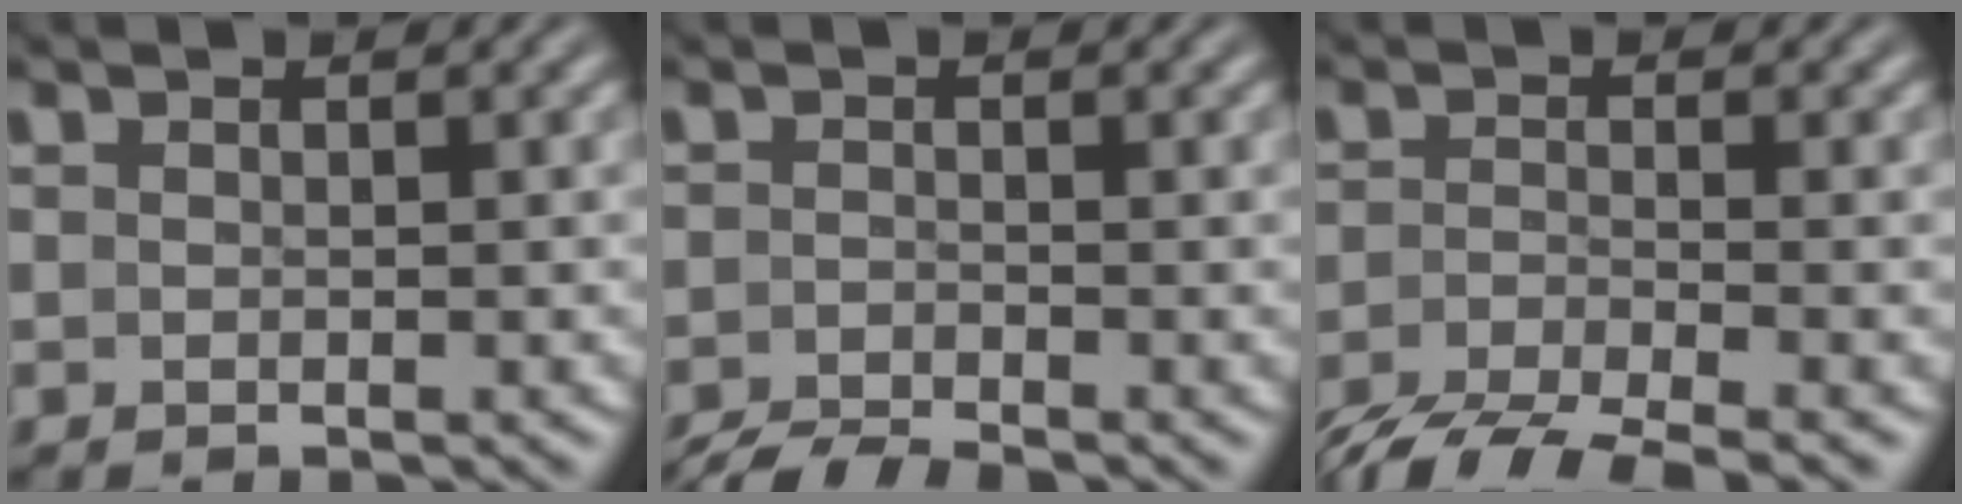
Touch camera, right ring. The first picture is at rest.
{"total": 3.5, "force": [-3.2, 0.8, 1.0], "torque": [-0.009, -0.015, -0.048]}
{"total": 6.9, "force": [-5.7, 2.0, 3.4], "torque": [-0.057, -0.019, -0.077]}